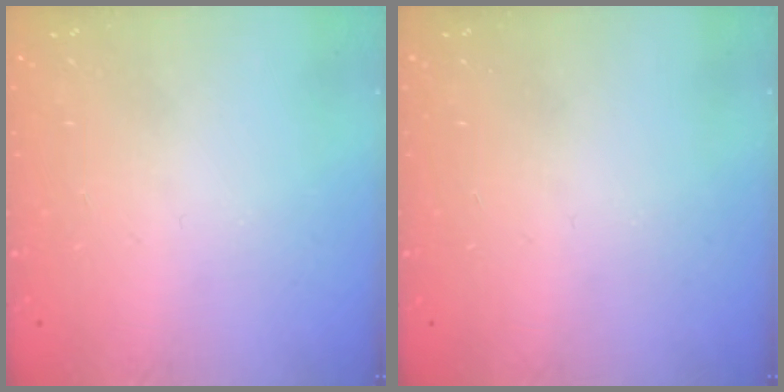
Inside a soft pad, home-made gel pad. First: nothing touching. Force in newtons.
{"total": 0.0}